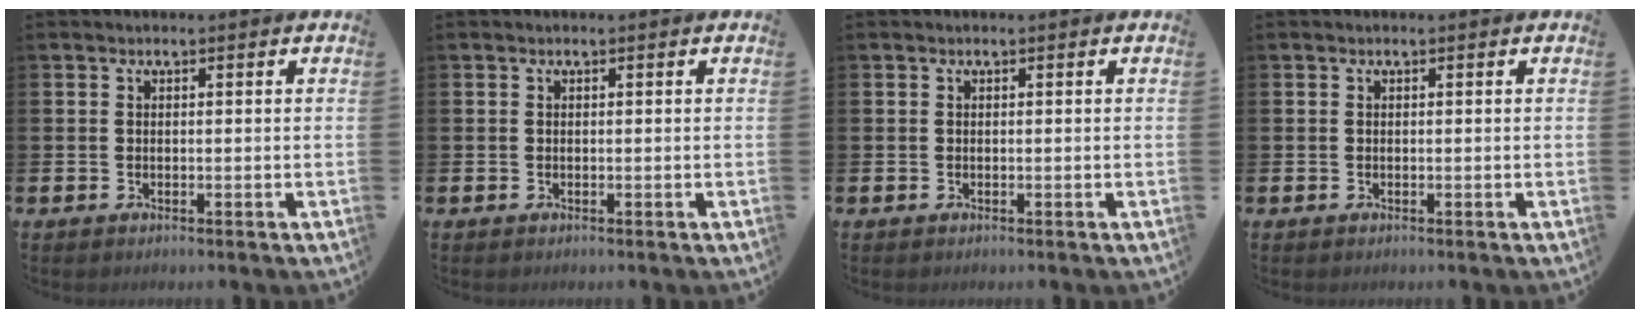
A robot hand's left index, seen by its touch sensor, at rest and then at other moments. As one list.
[{"total": 0.0}, {"total": 0.0}, {"total": 0.0}]